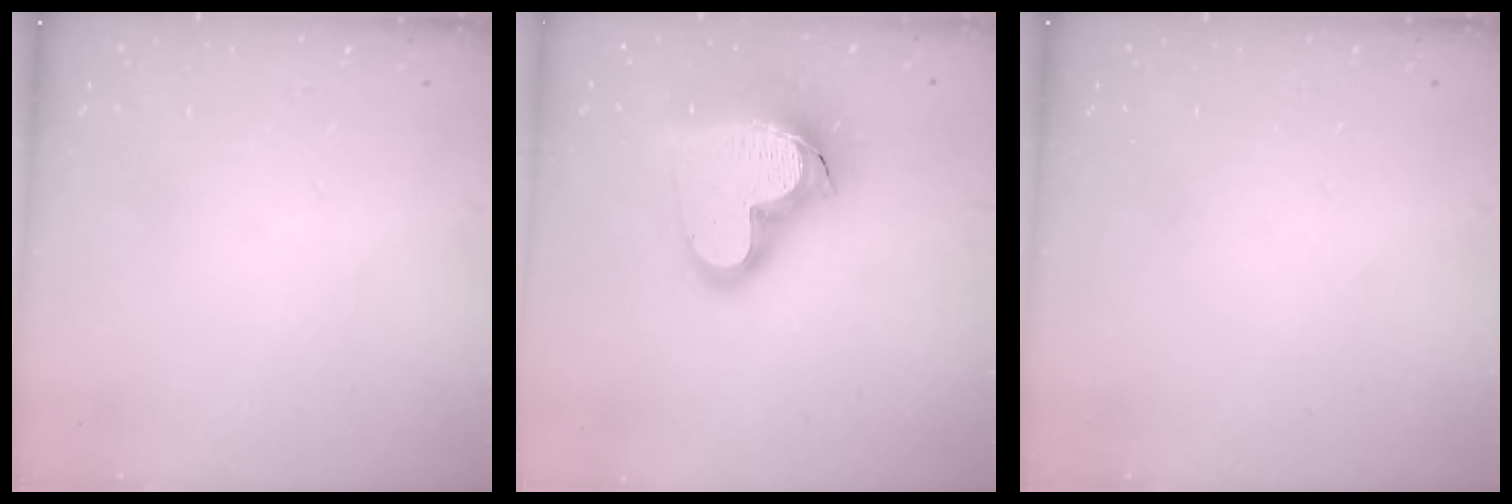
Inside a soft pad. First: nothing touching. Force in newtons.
{"total": 23.0, "press": 22.9, "slide": 2.3}
{"total": 0.0}